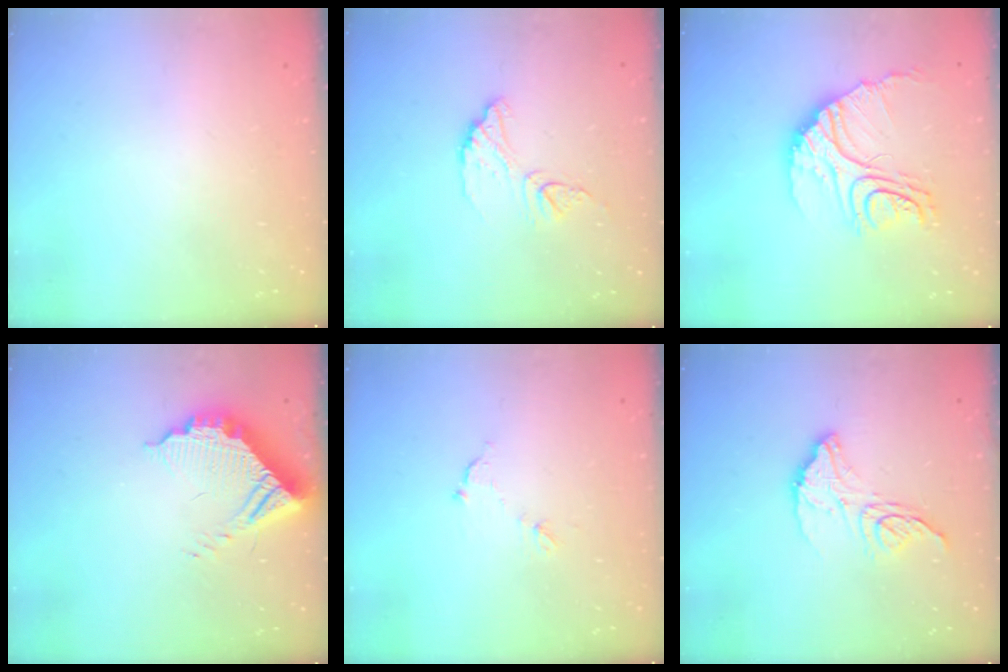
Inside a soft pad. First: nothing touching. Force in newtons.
{"total": 9.5, "press": 9.5, "slide": 0.6}
{"total": 19.0, "press": 18.9, "slide": 2.1}
{"total": 12.1, "press": 12.1, "slide": 1.2}
{"total": 6.3, "press": 6.3, "slide": 0.2}
{"total": 12.3, "press": 12.2, "slide": 1.2}